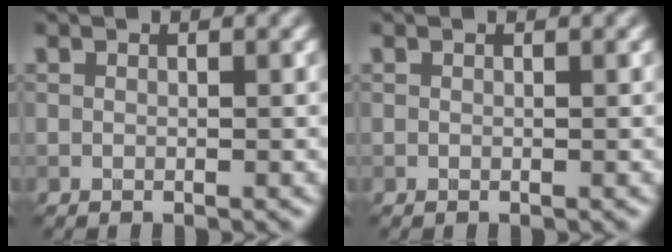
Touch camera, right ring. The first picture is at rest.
{"total": 0.0}